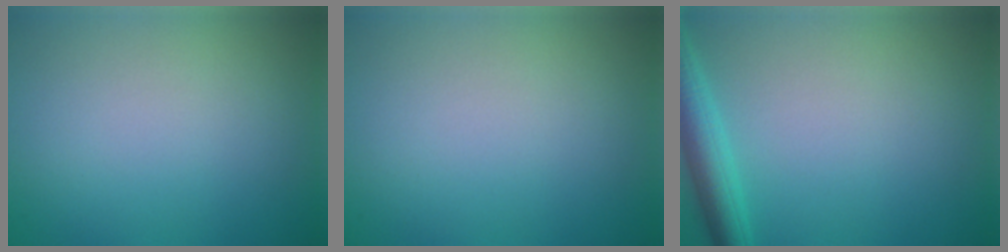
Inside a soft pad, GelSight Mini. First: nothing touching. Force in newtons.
{"total": 0.0}
{"total": 3.6, "press": 3.6, "slide": 0.2}